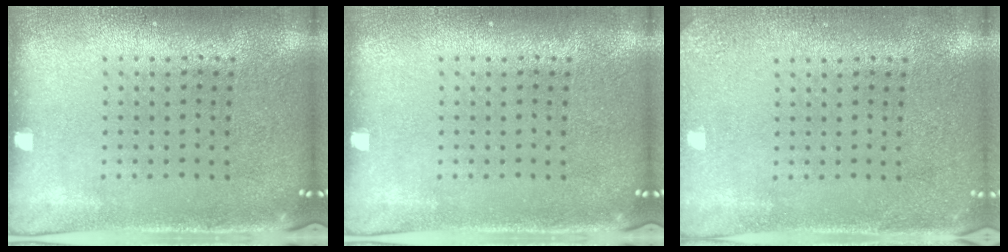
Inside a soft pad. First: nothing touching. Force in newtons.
{"total": 0.0}
{"total": 1.9, "press": 1.9, "slide": 0.2}